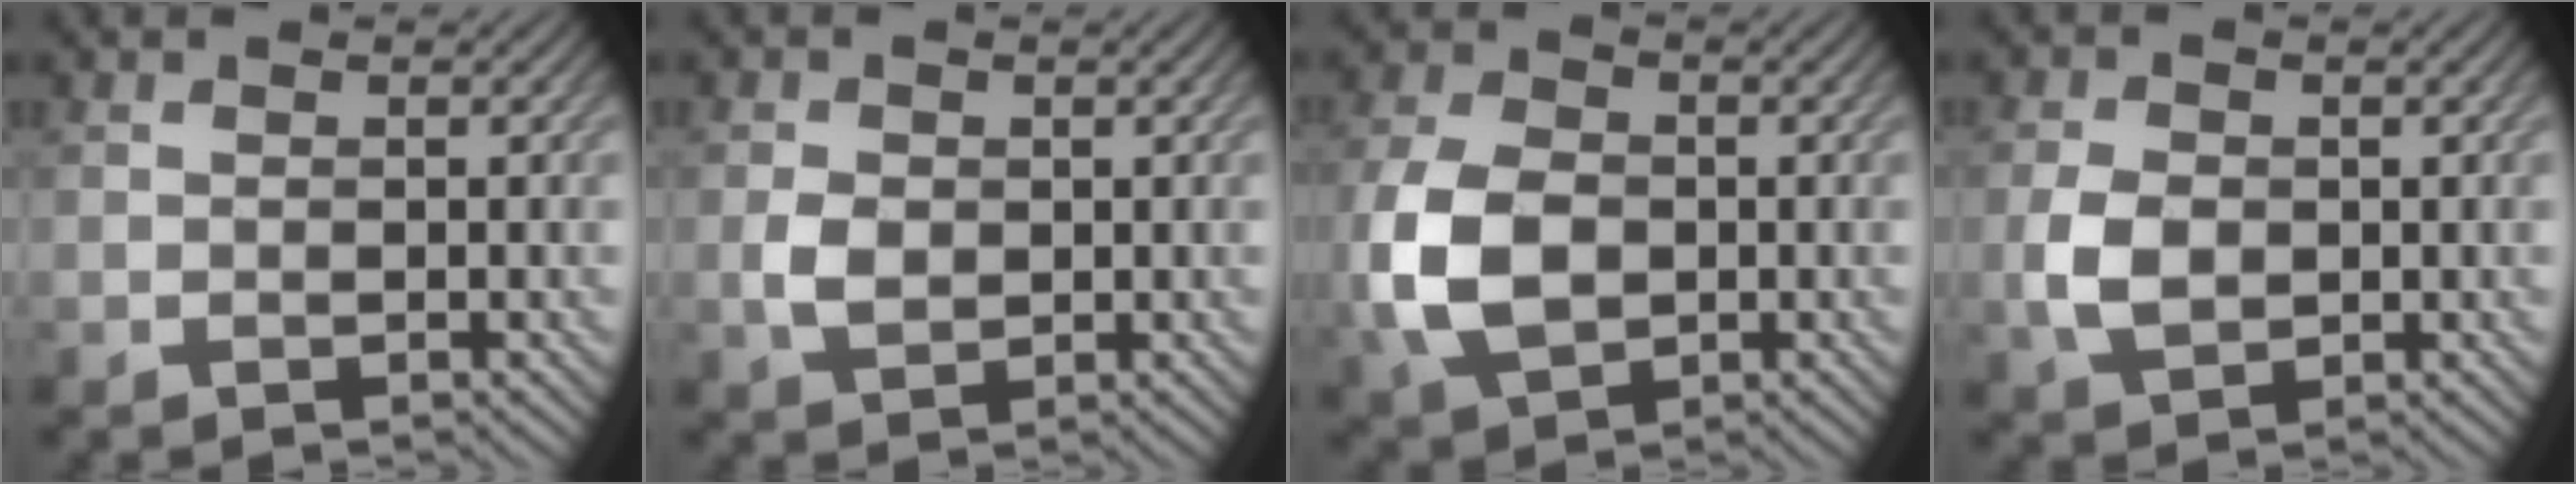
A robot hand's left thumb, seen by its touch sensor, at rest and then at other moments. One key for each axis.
{"total": 2.7, "fx": 0.0, "fy": 2.1, "fz": 1.7, "tx": -0.042, "ty": -0.003, "tz": -0.001}
{"total": 8.6, "fx": -1.4, "fy": 5.9, "fz": 6.1, "tx": -0.156, "ty": -0.009, "tz": -0.032}
{"total": 4.2, "fx": -0.3, "fy": 3.0, "fz": 3.0, "tx": -0.072, "ty": -0.002, "tz": -0.008}